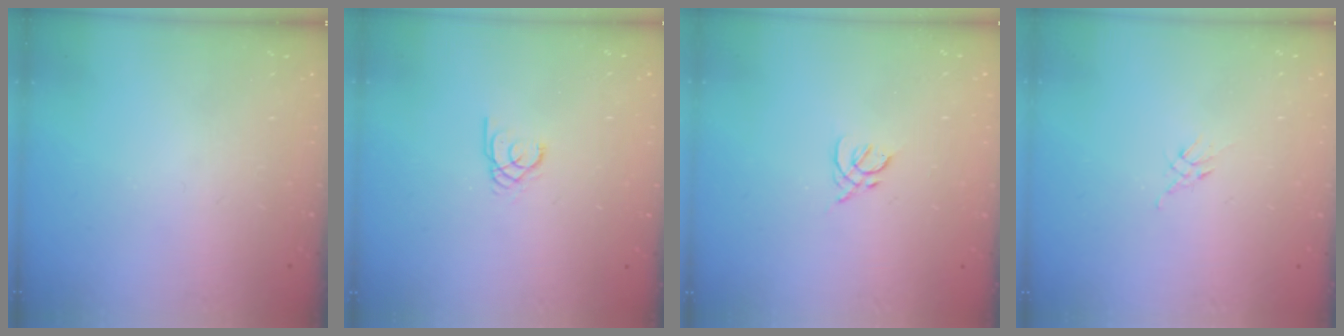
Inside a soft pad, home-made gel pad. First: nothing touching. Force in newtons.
{"total": 1.9, "press": 1.9, "slide": 0.1}
{"total": 2.0, "press": 1.9, "slide": 0.6}
{"total": 2.6, "press": 2.5, "slide": 0.7}